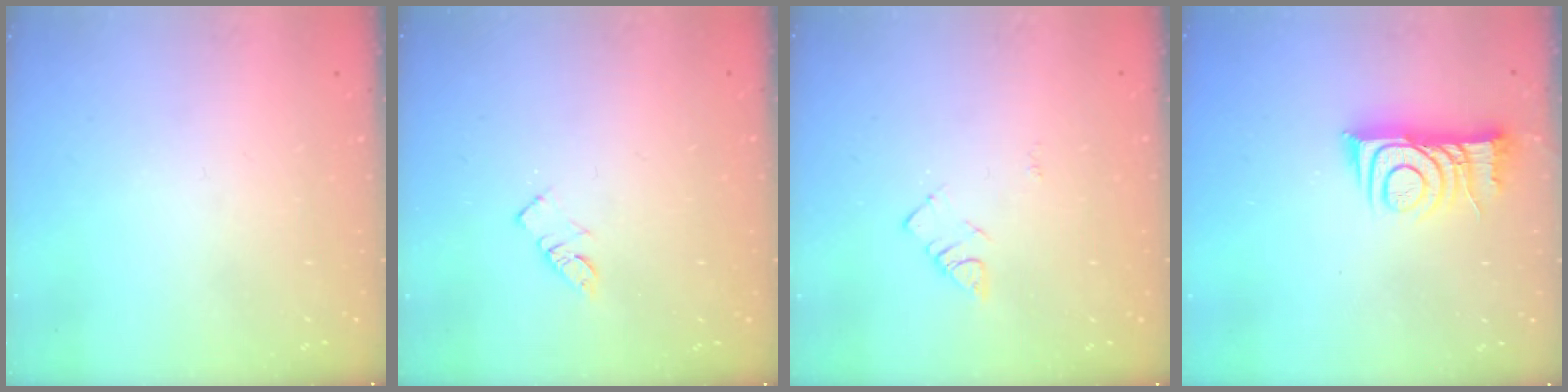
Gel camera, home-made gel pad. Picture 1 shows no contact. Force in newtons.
{"total": 4.2, "press": 4.1, "slide": 0.3}
{"total": 3.6, "press": 3.6, "slide": 0.5}
{"total": 12.3, "press": 12.2, "slide": 1.1}